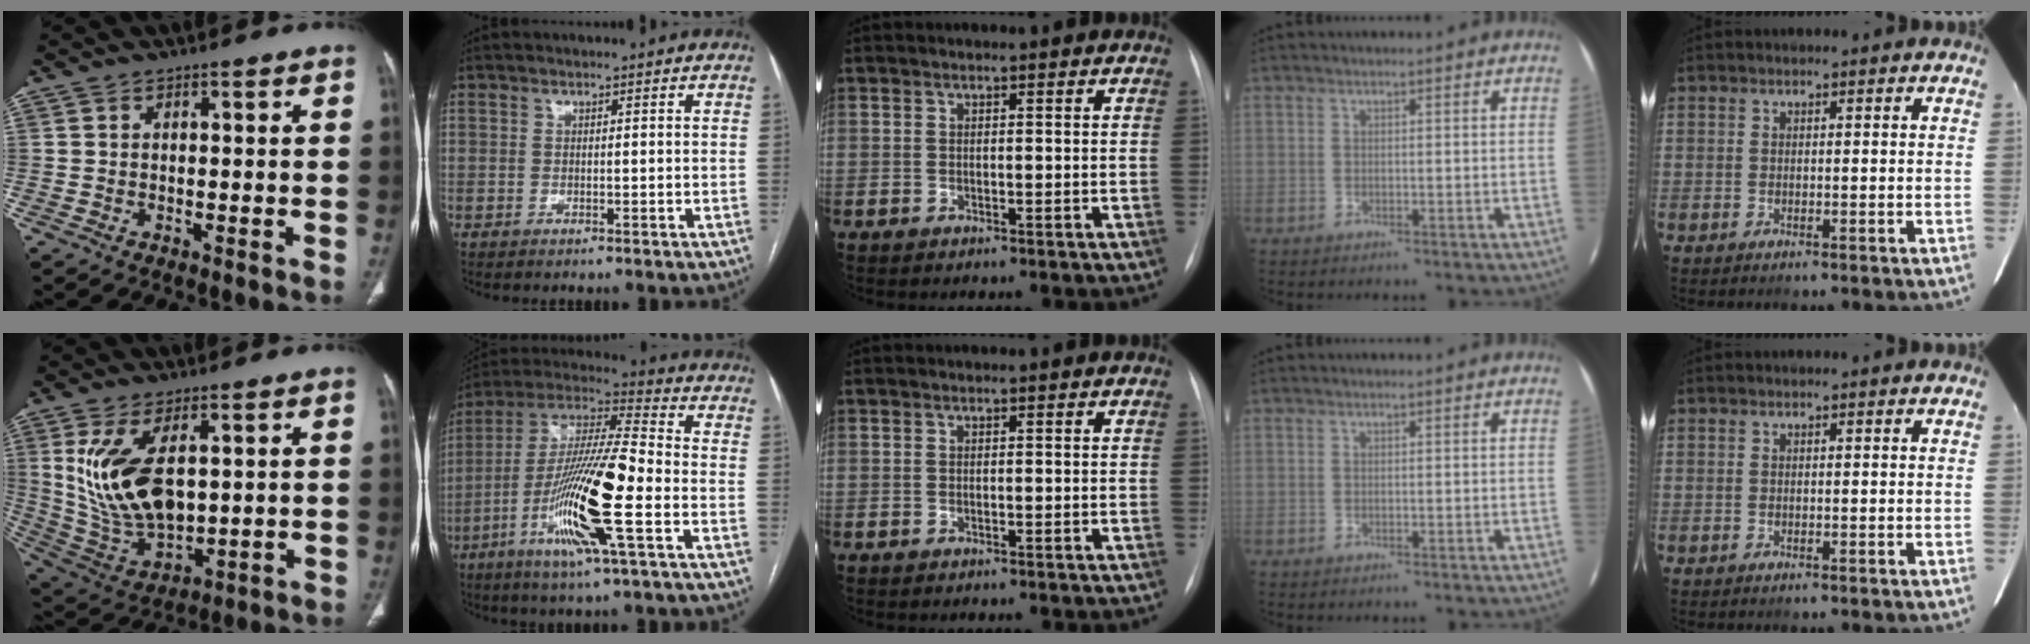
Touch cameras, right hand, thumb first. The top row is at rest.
{"thumb": {"total": 16.3, "force": [3.6, 8.5, 13.4], "torque": [-0.256, -0.019, 0.089]}, "index": {"total": 18.0, "force": [-5.8, 0.8, 17.0], "torque": [-0.340, -0.013, -0.112]}}